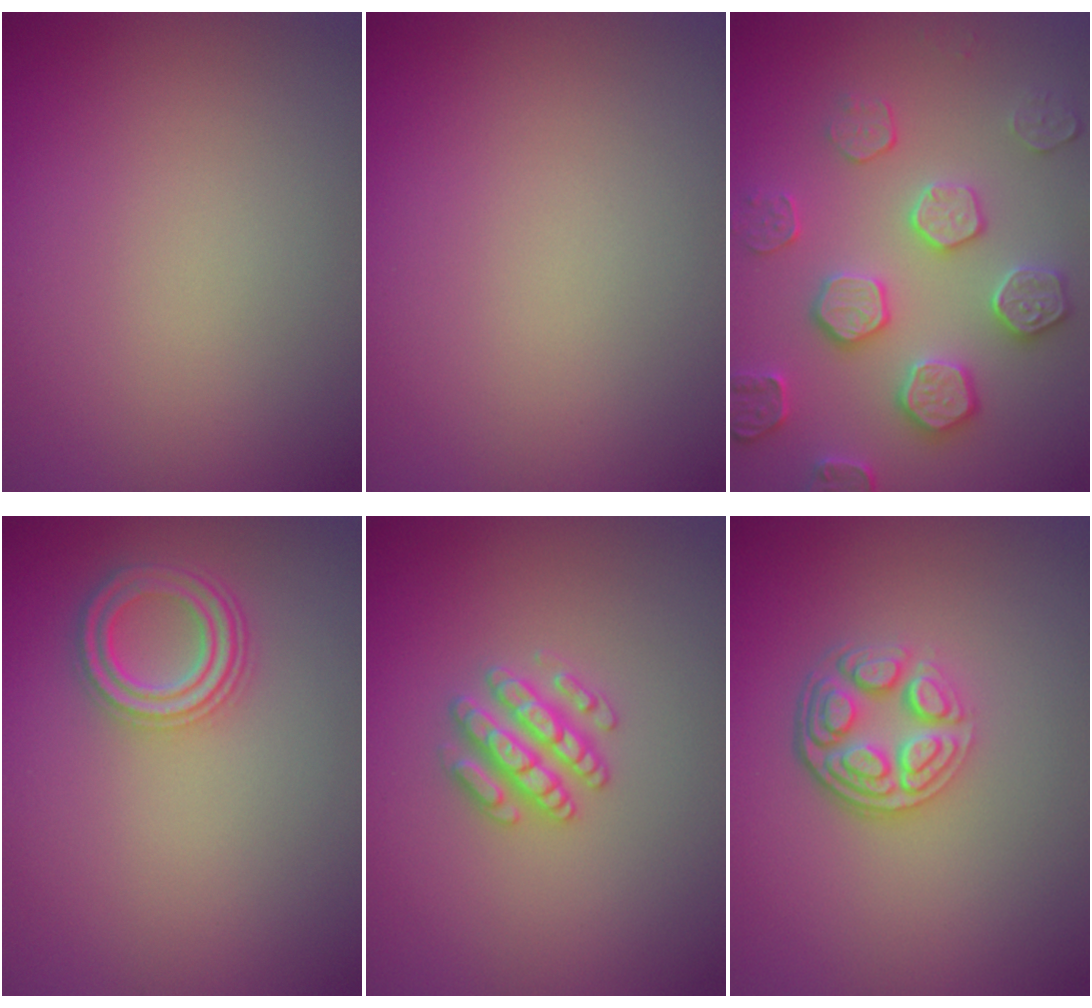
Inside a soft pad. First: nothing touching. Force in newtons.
{"total": 0.0}
{"total": 4.6, "press": 4.3, "slide": 1.7}
{"total": 3.7, "press": 3.4, "slide": 1.5}
{"total": 3.0, "press": 2.9, "slide": 0.6}
{"total": 4.5, "press": 3.3, "slide": 3.1}